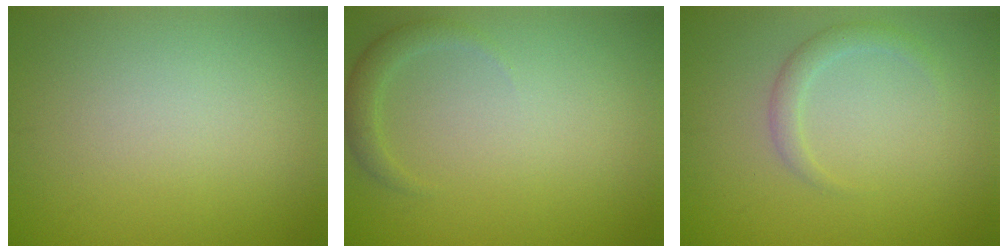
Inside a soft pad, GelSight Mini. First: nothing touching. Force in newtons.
{"total": 1.6, "press": 1.6, "slide": 0.2}
{"total": 1.6, "press": 1.6, "slide": 0.1}